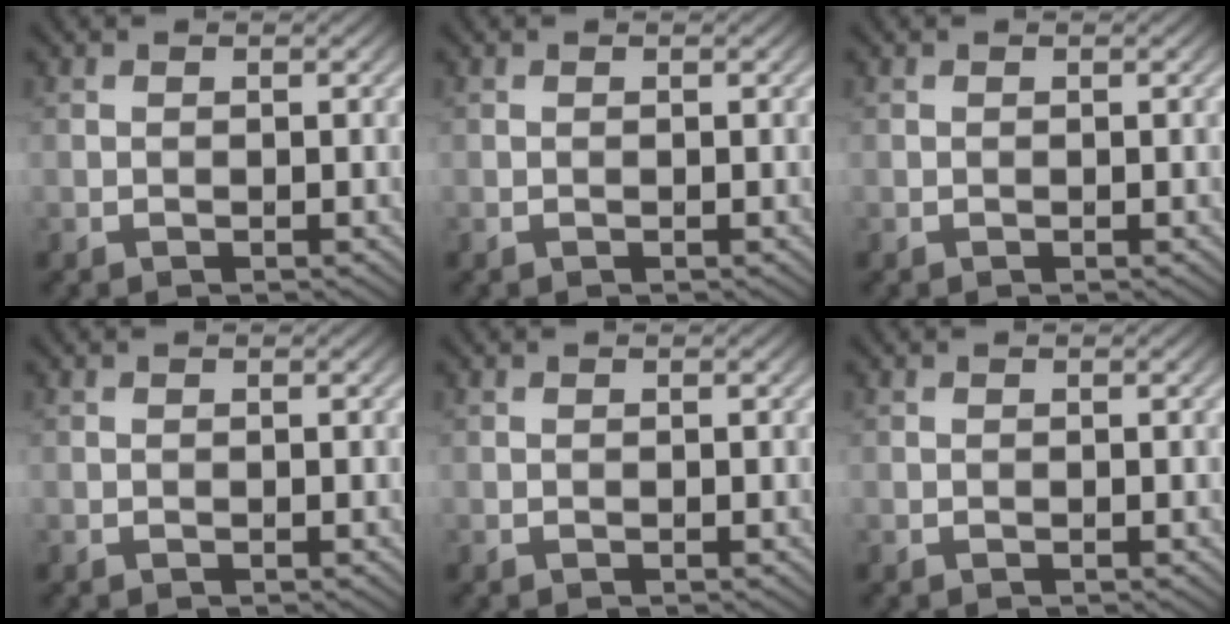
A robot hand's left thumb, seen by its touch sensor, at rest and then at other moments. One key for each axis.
{"total": 0.0}
{"total": 0.0}
{"total": 0.0}
{"total": 0.0}
{"total": 0.0}